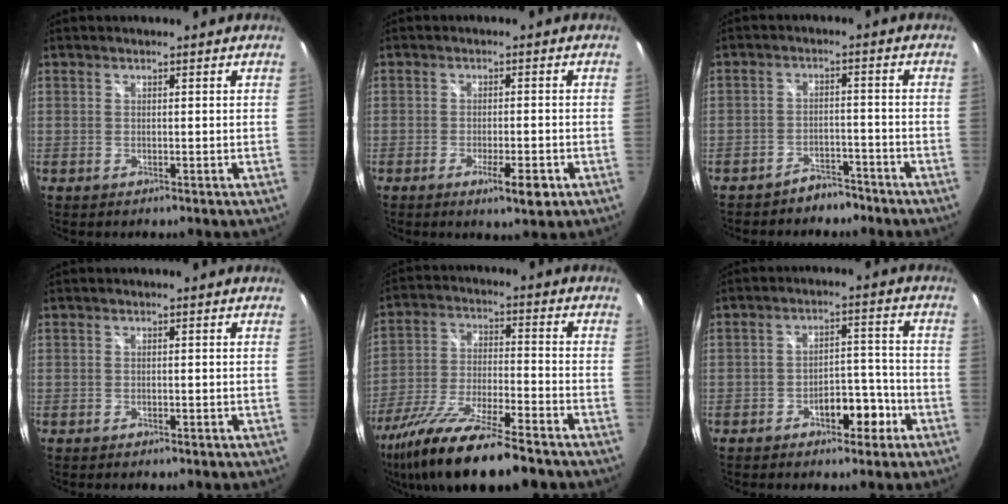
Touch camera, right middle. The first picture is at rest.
{"total": 5.1, "force": [-2.6, 1.0, 4.3], "torque": [-0.081, -0.014, -0.039]}
{"total": 4.6, "force": [-4.1, 2.0, 0.7], "torque": [-0.022, 0.014, -0.058]}
{"total": 0.8, "force": [-0.7, 0.3, 0.4], "torque": [-0.009, -0.003, -0.012]}
{"total": 19.4, "force": [-14.8, 3.3, 12.1], "torque": [-0.239, -0.049, -0.259]}
{"total": 6.4, "force": [-3.8, 3.3, 3.9], "torque": [-0.059, 0.016, -0.046]}